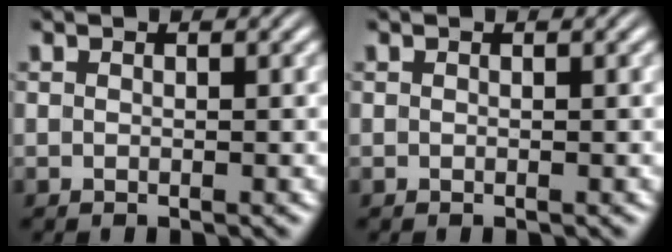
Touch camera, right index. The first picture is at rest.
{"total": 0.0}